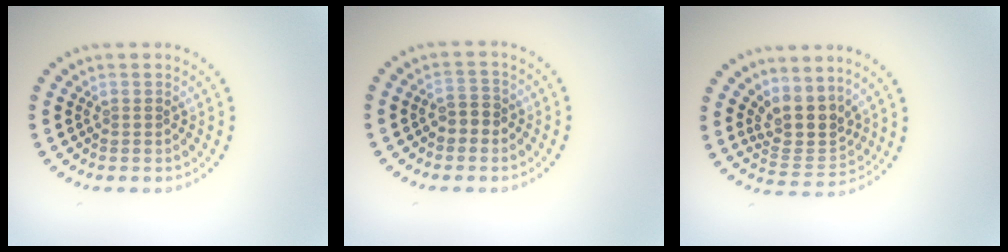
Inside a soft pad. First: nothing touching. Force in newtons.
{"total": 1.8, "press": 1.7, "slide": 0.6}
{"total": 3.8, "press": 3.0, "slide": 2.4}